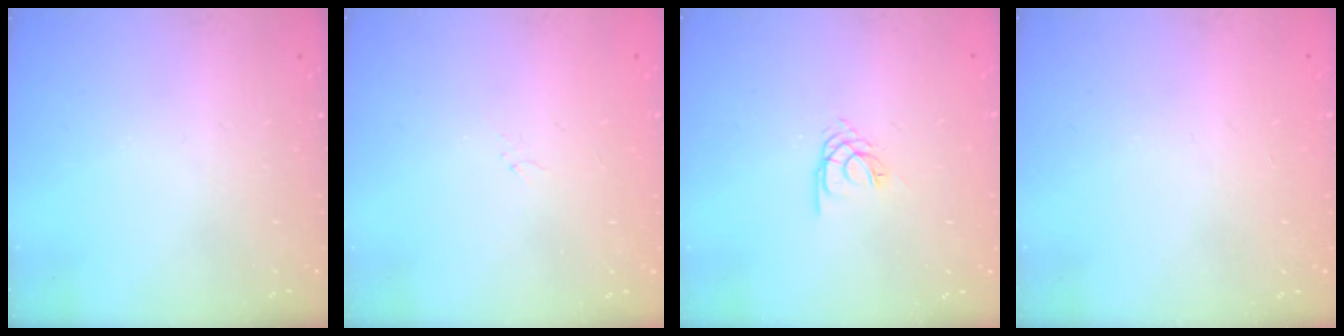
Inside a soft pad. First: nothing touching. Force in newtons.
{"total": 0.9, "press": 0.8, "slide": 0.4}
{"total": 1.4, "press": 1.3, "slide": 0.3}
{"total": 1.0, "press": 0.9, "slide": 0.2}